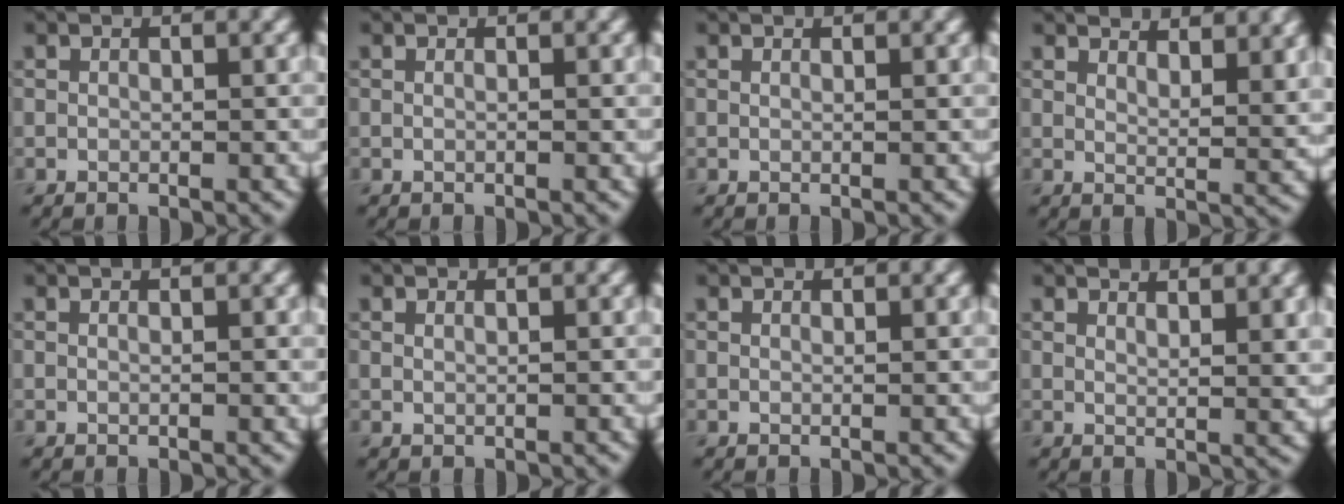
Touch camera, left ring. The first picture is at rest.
{"total": 0.7, "force": [0.2, 0.3, 0.6], "torque": [-0.006, -0.004, -0.004]}
{"total": 0.8, "force": [0.6, 0.3, 0.5], "torque": [-0.003, 0.000, 0.002]}
{"total": 6.5, "force": [5.3, 1.7, 3.4], "torque": [-0.044, 0.007, 0.063]}
{"total": 1.1, "force": [0.5, 0.4, 0.9], "torque": [-0.007, -0.003, 0.000]}
{"total": 0.8, "force": [0.7, 0.2, 0.4], "torque": [-0.008, -0.003, 0.005]}
{"total": 0.7, "force": [0.7, 0.1, 0.1], "torque": [-0.004, -0.002, 0.008]}
{"total": 3.7, "force": [2.9, 0.8, 2.2], "torque": [-0.023, 0.009, 0.033]}